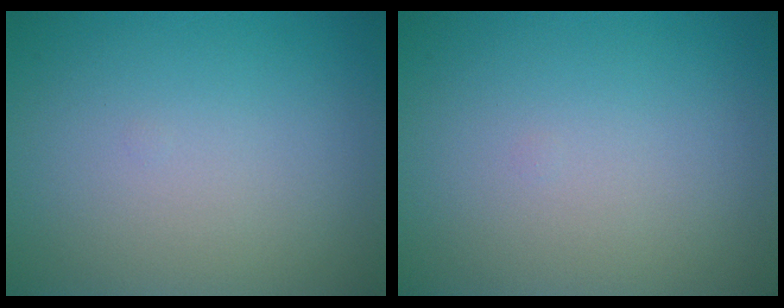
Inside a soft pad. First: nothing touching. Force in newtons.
{"total": 0.0}